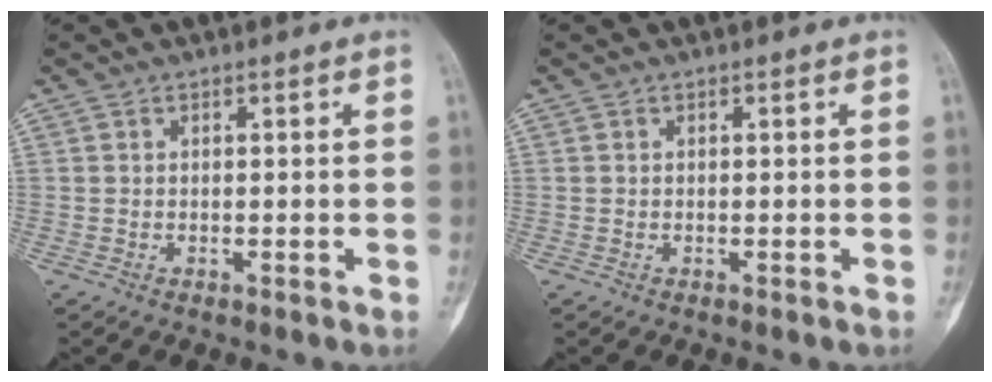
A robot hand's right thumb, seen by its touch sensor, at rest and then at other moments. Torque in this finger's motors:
{"motor_torque": [0.00, 0.00, 0.00, 0.00, 0.00]}